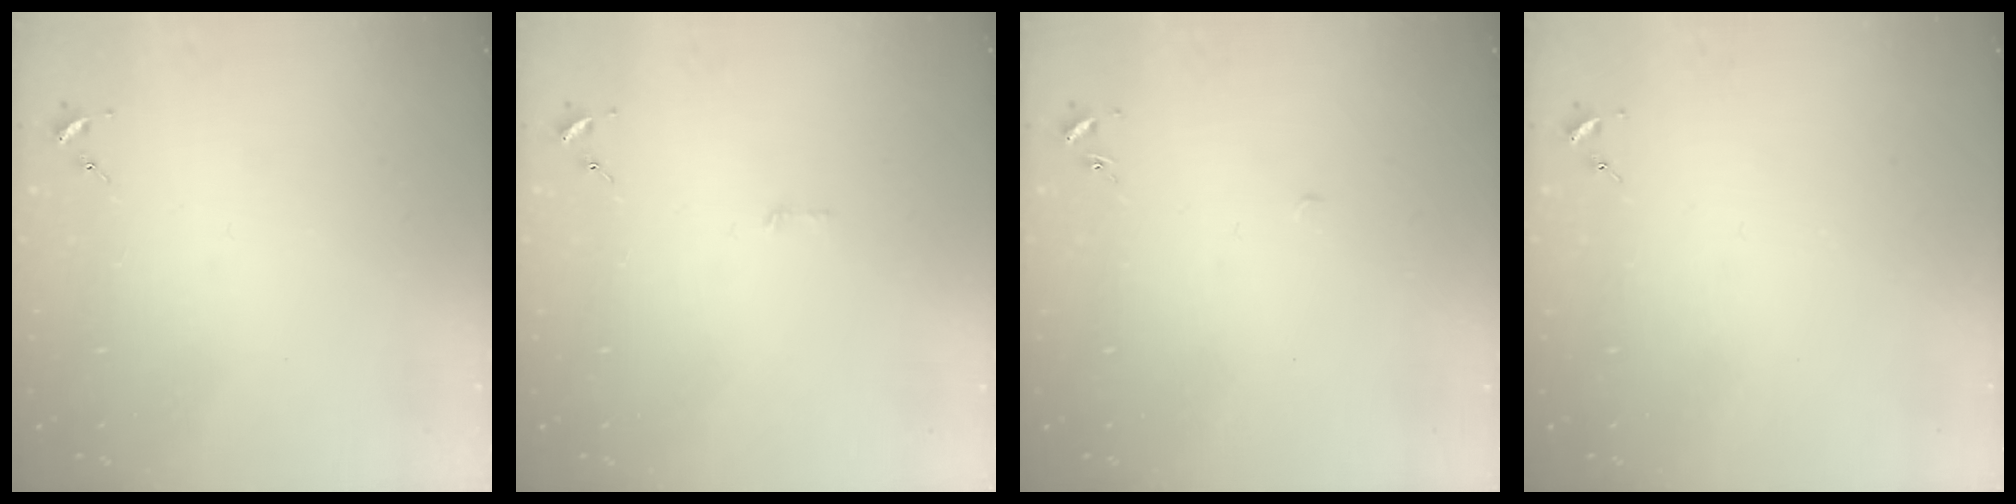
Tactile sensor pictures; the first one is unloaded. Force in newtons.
{"total": 3.2, "press": 3.2, "slide": 0.2}
{"total": 2.1, "press": 2.1, "slide": 0.1}
{"total": 0.0}